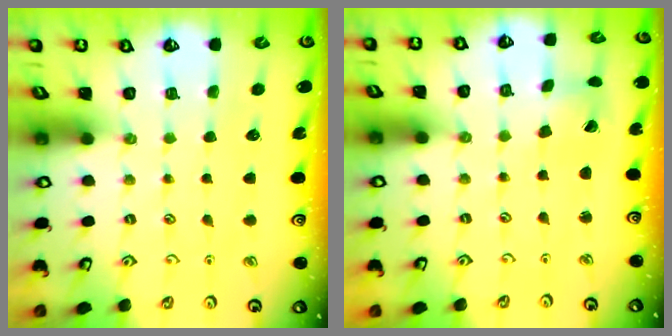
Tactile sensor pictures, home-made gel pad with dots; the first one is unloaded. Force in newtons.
{"total": 1.8, "press": 1.7, "slide": 0.2}